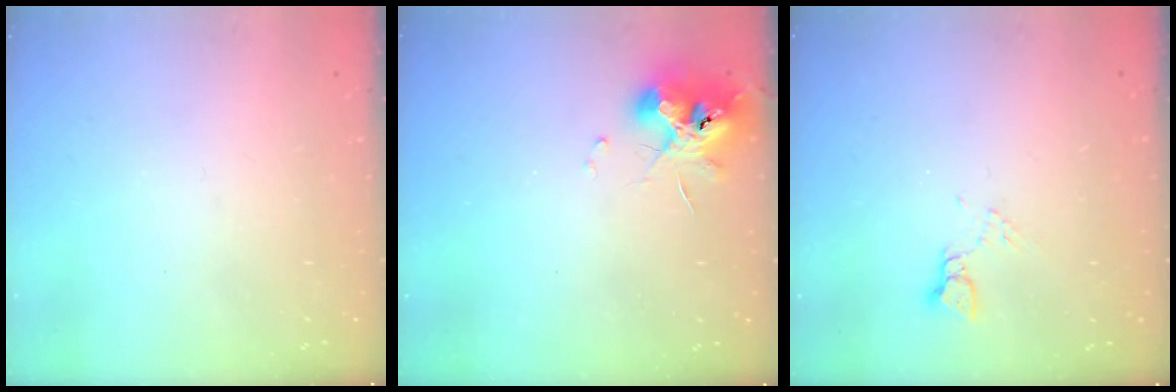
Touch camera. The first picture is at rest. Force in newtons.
{"total": 10.8, "press": 10.8, "slide": 0.6}
{"total": 2.5, "press": 2.5, "slide": 0.3}